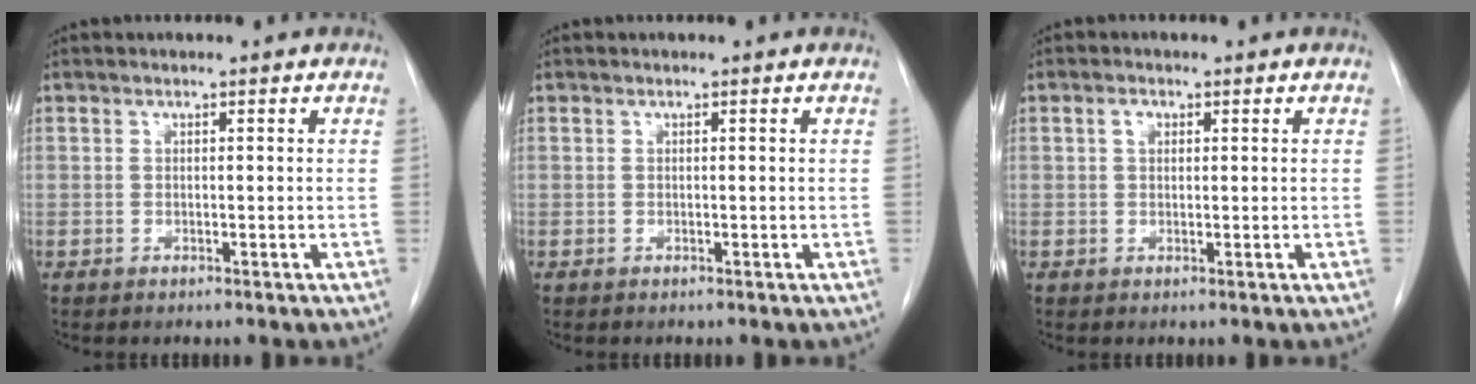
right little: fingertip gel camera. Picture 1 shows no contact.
{"total": 0.0}
{"total": 1.5, "force": [0.5, 1.0, 1.0], "torque": [-0.018, 0.005, 0.009]}